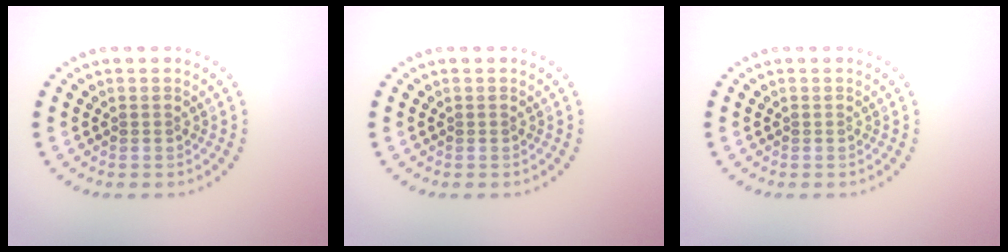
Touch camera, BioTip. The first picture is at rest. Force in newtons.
{"total": 0.0}
{"total": 0.0}